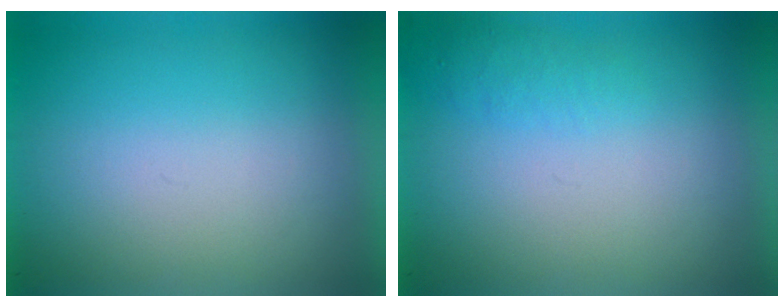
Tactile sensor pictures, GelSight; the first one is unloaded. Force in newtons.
{"total": 1.4}